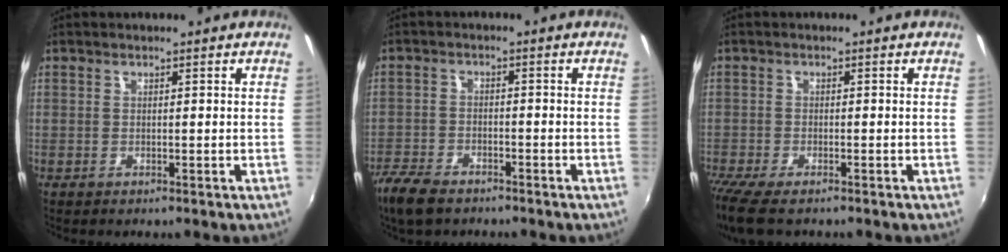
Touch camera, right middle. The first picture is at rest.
{"total": 8.0, "force": [-6.2, 3.5, 3.6], "torque": [-0.109, -0.018, -0.121]}
{"total": 7.8, "force": [-6.1, 1.9, 4.6], "torque": [-0.111, -0.042, -0.114]}